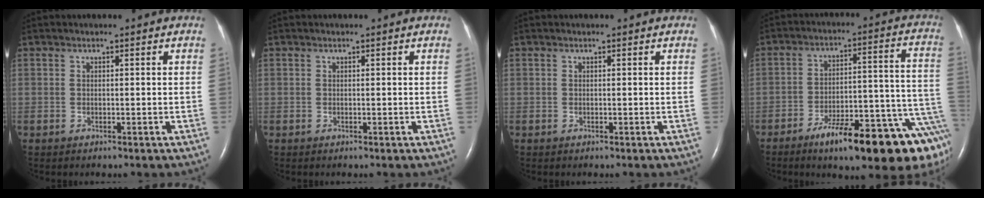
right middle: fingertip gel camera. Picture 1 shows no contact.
{"total": 0.0}
{"total": 0.0}
{"total": 20.7, "force": [-13.2, 3.5, 15.6], "torque": [-0.115, 0.038, -0.189]}